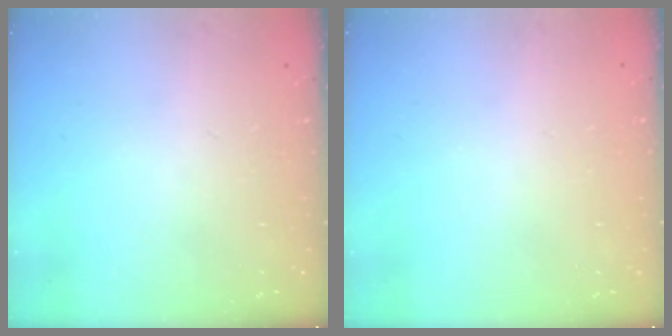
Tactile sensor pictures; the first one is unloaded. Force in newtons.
{"total": 0.6, "press": 0.6, "slide": 0.2}